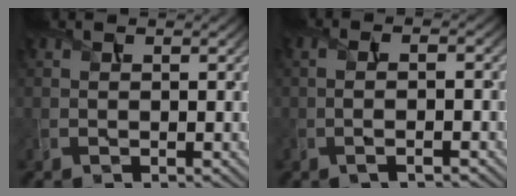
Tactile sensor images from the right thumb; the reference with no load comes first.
{"total": 2.9, "force": [-0.7, 0.8, 2.7], "torque": [-0.045, -0.002, -0.020]}